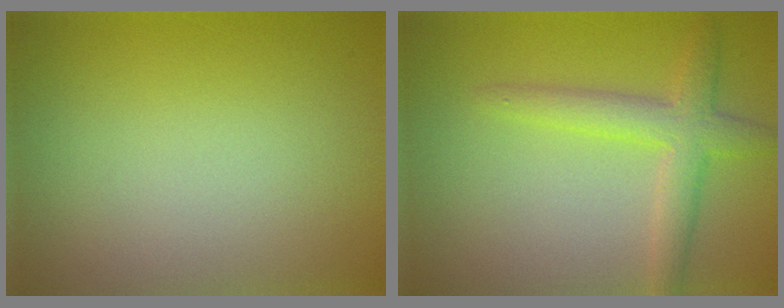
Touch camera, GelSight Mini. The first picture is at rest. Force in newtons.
{"total": 3.7, "press": 3.7, "slide": 0.2}